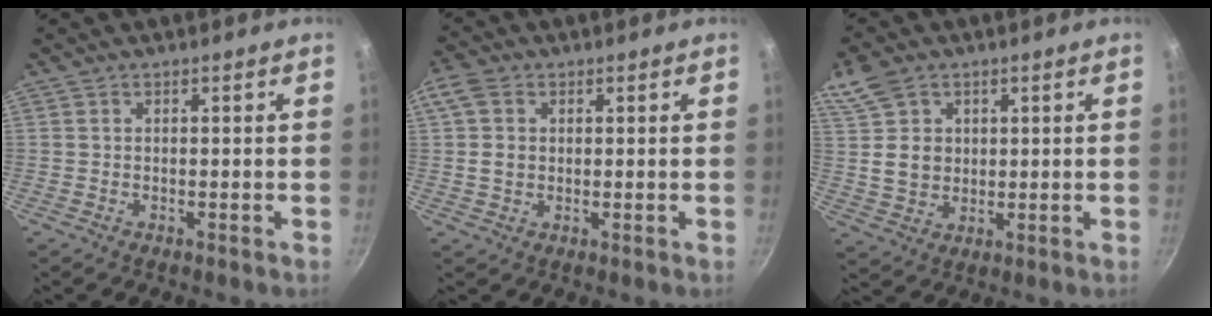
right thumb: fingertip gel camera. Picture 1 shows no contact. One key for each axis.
{"total": 5.2, "fx": 1.0, "fy": 4.1, "fz": 3.0, "tx": -0.053, "ty": -0.002, "tz": 0.008}
{"total": 9.3, "fx": 3.7, "fy": 7.1, "fz": 4.7, "tx": -0.070, "ty": -0.020, "tz": 0.073}